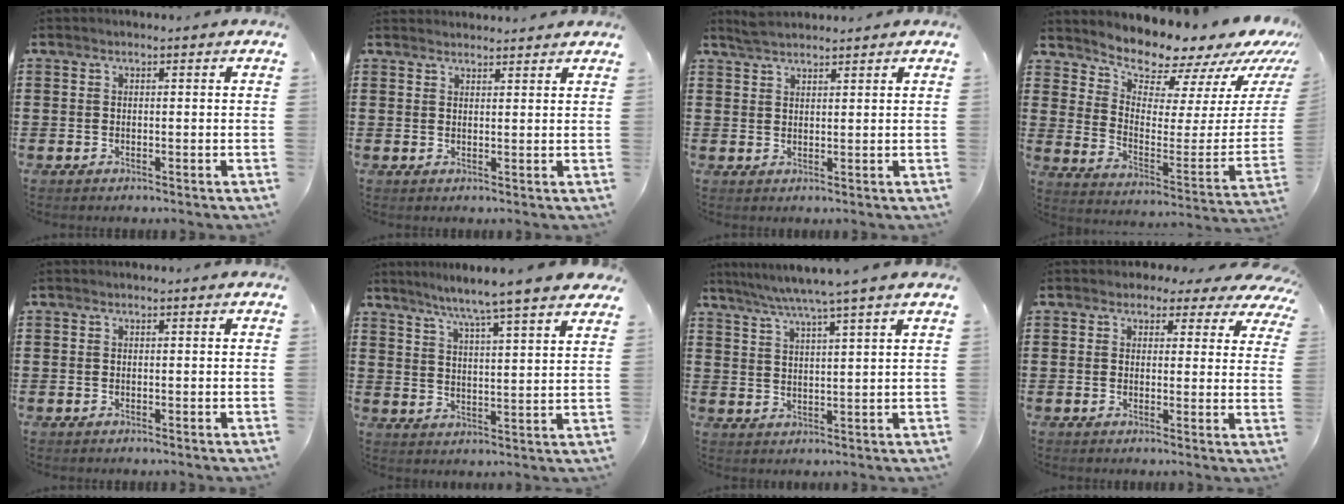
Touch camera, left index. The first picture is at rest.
{"total": 1.8, "force": [1.8, 0.1, 0.0], "torque": [-0.005, 0.000, 0.036]}
{"total": 2.5, "force": [2.4, 0.3, 0.6], "torque": [-0.017, 0.003, 0.047]}
{"total": 9.1, "force": [8.8, 2.1, 1.2], "torque": [-0.037, -0.096, 0.147]}
{"total": 0.0}
{"total": 6.0, "force": [5.3, -1.3, 2.5], "torque": [-0.070, -0.039, 0.085]}
{"total": 5.6, "force": [4.7, -1.3, 2.8], "torque": [-0.068, -0.021, 0.079]}
{"total": 2.7, "force": [2.1, 1.5, 0.9], "torque": [-0.022, -0.003, 0.035]}